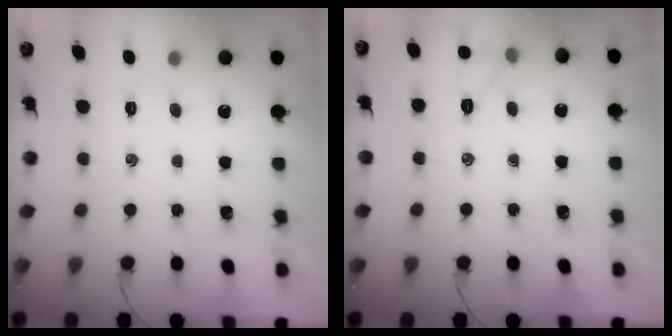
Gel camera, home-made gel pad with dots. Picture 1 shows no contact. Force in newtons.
{"total": 6.3, "press": 6.0, "slide": 1.9}